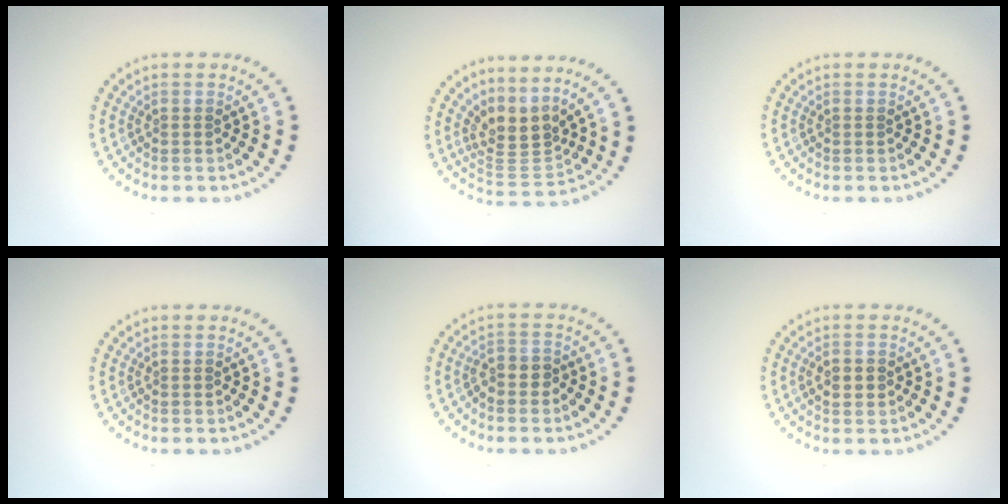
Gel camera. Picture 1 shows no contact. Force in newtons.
{"total": 3.4, "press": 2.4, "slide": 2.4}
{"total": 0.0}
{"total": 0.0}
{"total": 1.9, "press": 1.6, "slide": 0.9}
{"total": 2.3, "press": 2.3, "slide": 0.1}